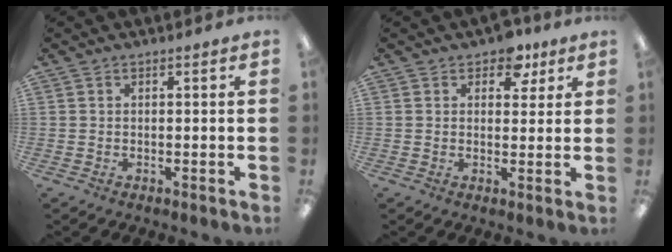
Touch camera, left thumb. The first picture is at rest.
{"total": 5.7, "force": [3.9, 3.5, 2.4], "torque": [-0.019, -0.015, 0.065]}